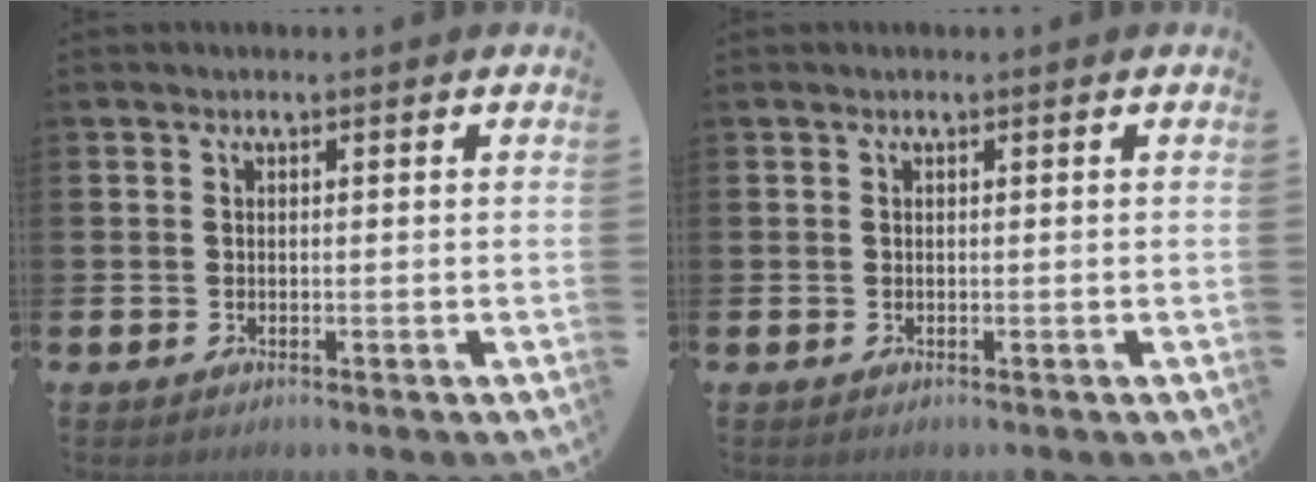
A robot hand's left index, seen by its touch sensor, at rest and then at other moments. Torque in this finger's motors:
{"motor_torque": [0.00, 0.00, 0.03, 0.00]}